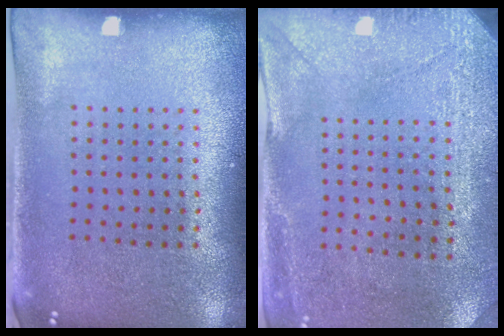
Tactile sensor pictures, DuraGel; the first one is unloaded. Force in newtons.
{"total": 2.9, "press": 2.3, "slide": 1.8}